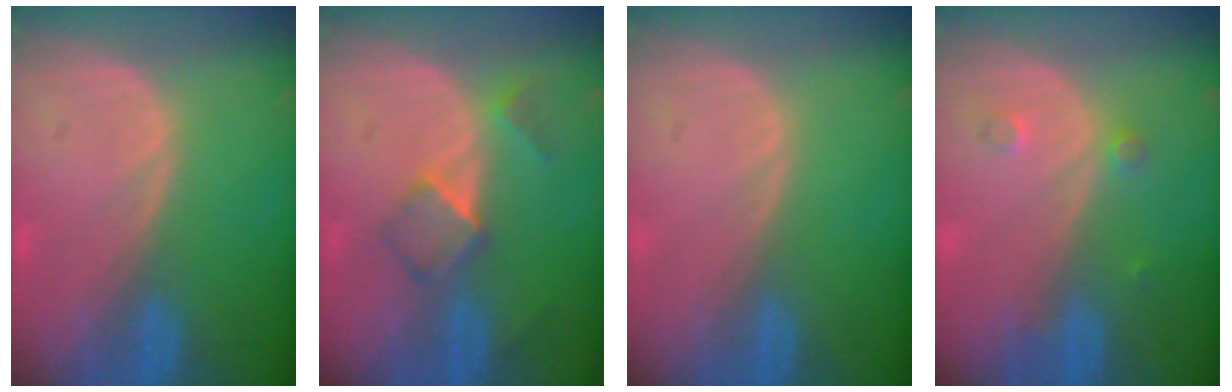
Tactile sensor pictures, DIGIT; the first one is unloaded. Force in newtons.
{"total": 5.1, "press": 4.4, "slide": 2.6}
{"total": 0.0}
{"total": 1.7, "press": 1.7, "slide": 0.3}